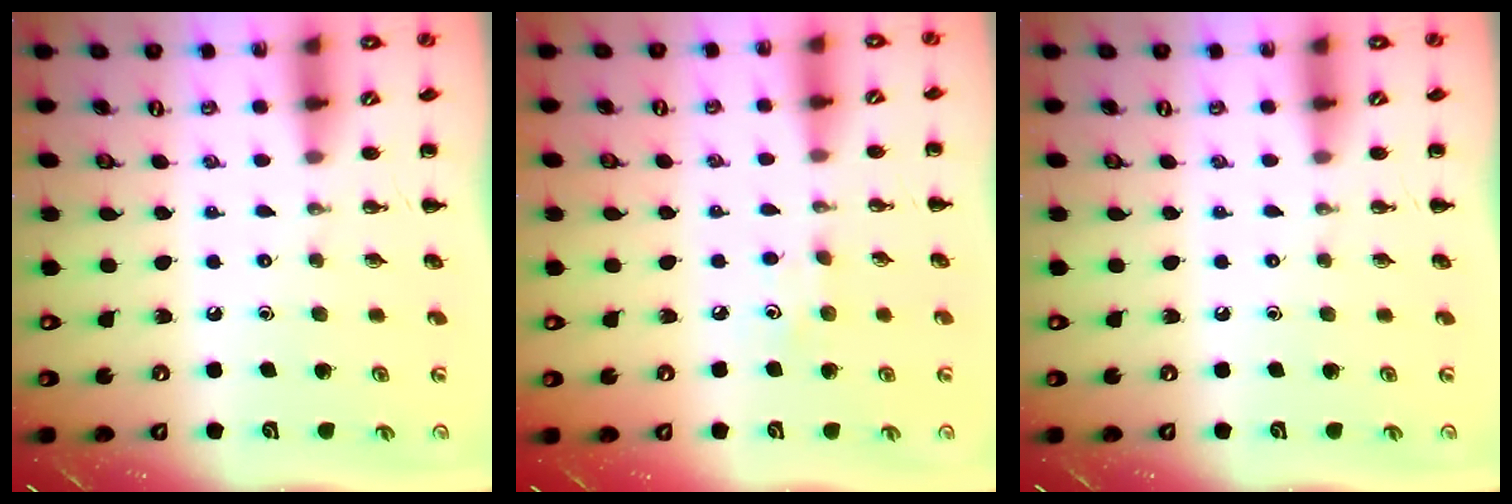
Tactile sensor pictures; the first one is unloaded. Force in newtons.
{"total": 3.3, "press": 3.2, "slide": 0.6}
{"total": 0.0}